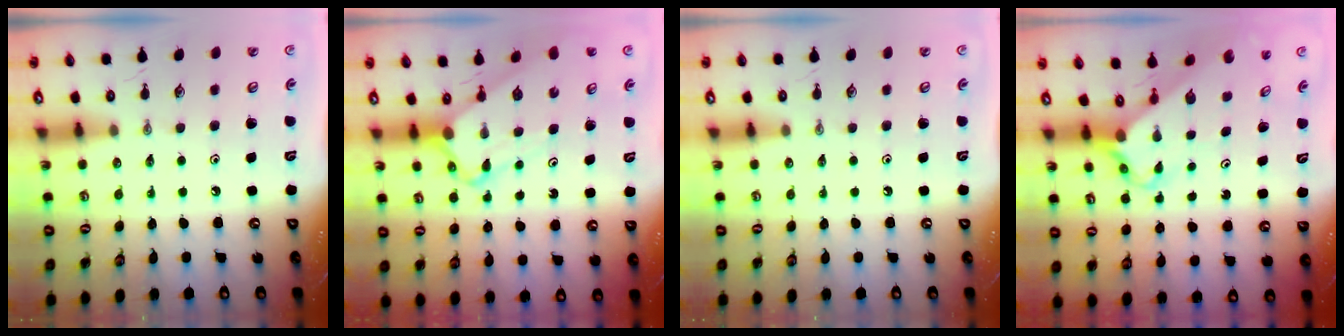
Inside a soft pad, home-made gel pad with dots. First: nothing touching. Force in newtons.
{"total": 4.9, "press": 4.8, "slide": 0.6}
{"total": 0.0}
{"total": 2.6, "press": 2.6, "slide": 0.3}